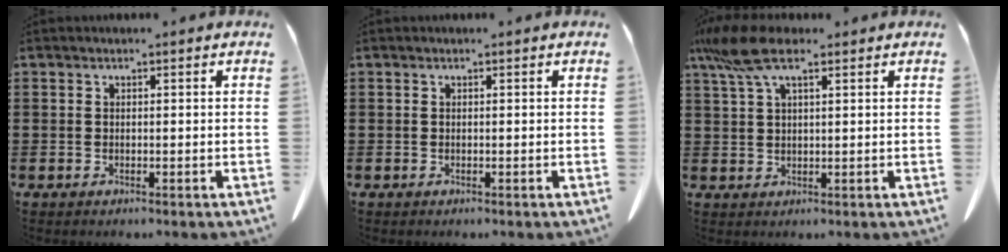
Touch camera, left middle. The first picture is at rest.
{"total": 0.0}
{"total": 7.5, "force": [4.4, 2.1, 5.7], "torque": [-0.133, -0.004, 0.075]}